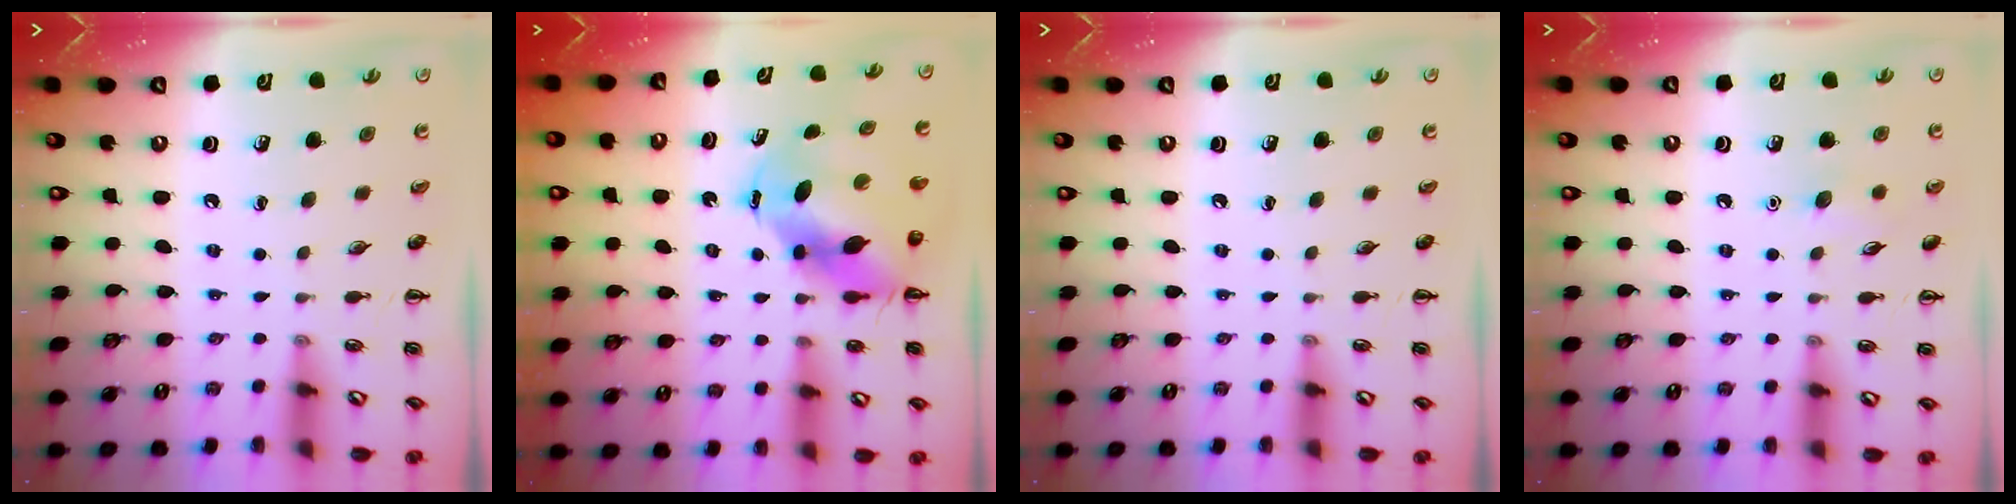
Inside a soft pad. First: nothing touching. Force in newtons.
{"total": 9.1, "press": 8.8, "slide": 2.5}
{"total": 0.0}
{"total": 5.9, "press": 5.7, "slide": 1.5}